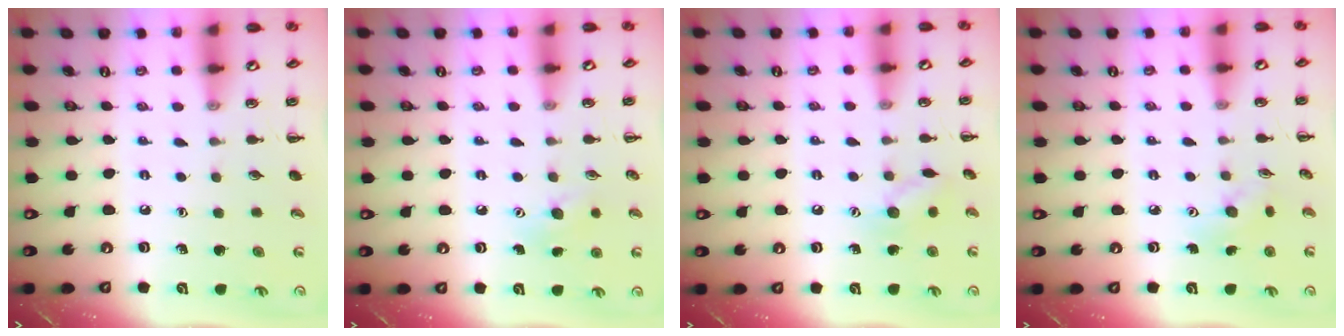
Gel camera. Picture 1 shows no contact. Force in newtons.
{"total": 6.5, "press": 6.4, "slide": 1.6}
{"total": 8.3, "press": 8.2, "slide": 0.9}
{"total": 4.8, "press": 4.7, "slide": 0.4}